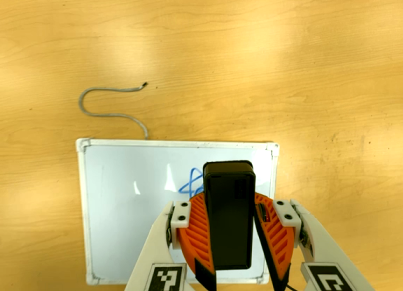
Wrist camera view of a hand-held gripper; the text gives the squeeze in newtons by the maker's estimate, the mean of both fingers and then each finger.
{"total": 8.8, "left": 8.8, "right": 8.7}